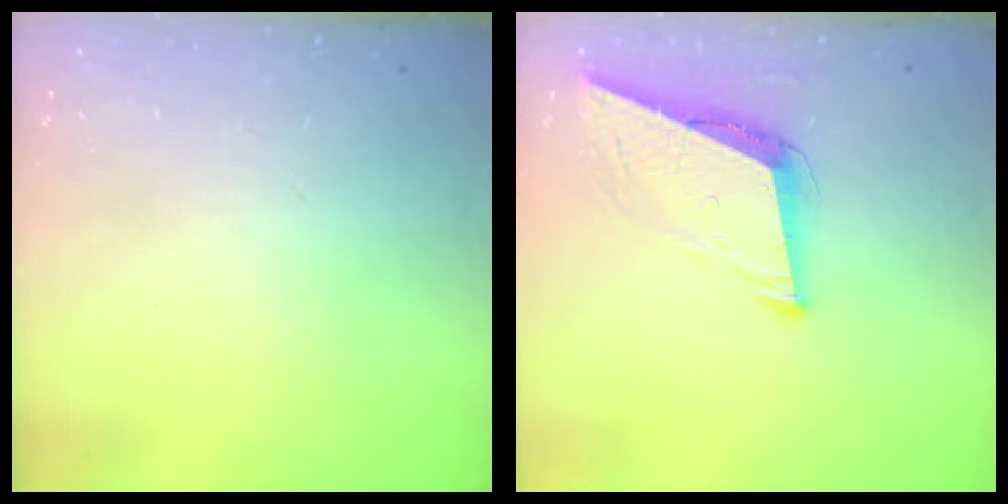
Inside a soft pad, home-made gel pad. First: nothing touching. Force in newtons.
{"total": 7.4, "press": 7.3, "slide": 1.4}